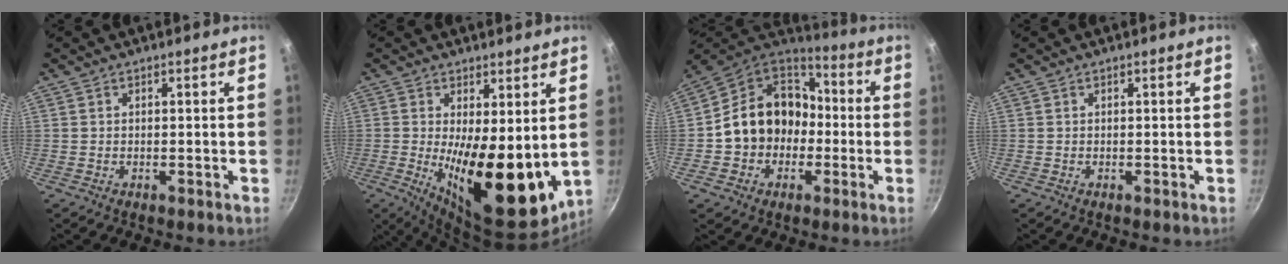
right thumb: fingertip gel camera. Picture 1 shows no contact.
{"total": 17.4, "force": [0.1, 7.2, 15.9], "torque": [-0.207, -0.034, 0.014]}
{"total": 16.7, "force": [-1.8, 14.0, 9.0], "torque": [-0.128, 0.054, -0.038]}
{"total": 0.0}